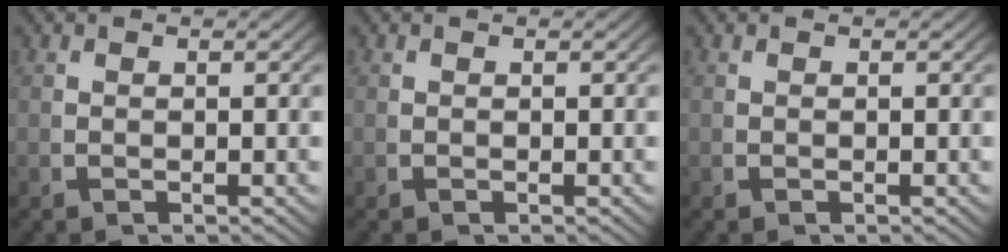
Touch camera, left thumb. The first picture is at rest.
{"total": 0.0}
{"total": 0.0}